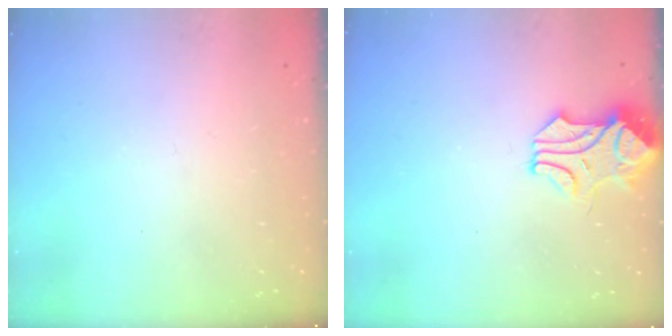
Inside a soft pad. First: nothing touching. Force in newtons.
{"total": 1.0, "press": 0.5, "slide": 0.8}